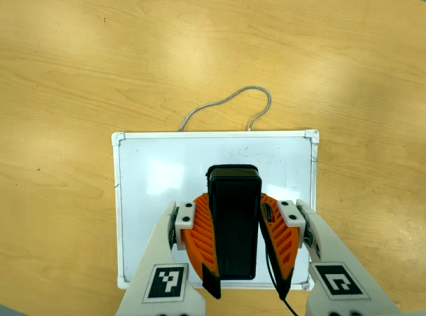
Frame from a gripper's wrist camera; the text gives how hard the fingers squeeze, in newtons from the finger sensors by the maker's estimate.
{"total": 6.6, "left": 5.8, "right": 7.5}